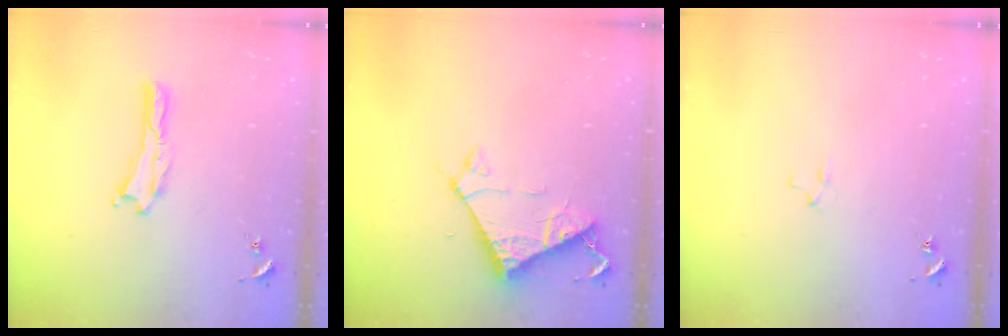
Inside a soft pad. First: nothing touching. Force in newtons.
{"total": 6.9, "press": 6.9, "slide": 0.5}
{"total": 1.9, "press": 1.9, "slide": 0.2}